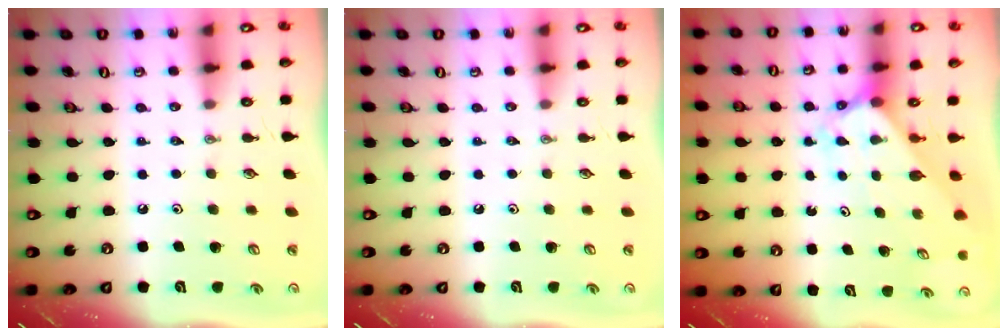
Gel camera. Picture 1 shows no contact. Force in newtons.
{"total": 0.0}
{"total": 3.0, "press": 2.9, "slide": 0.4}